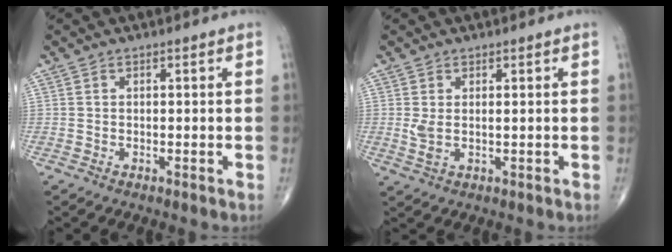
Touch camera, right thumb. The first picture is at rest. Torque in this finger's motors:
{"motor_torque": [0.02, 0.03, 0.06, 0.26, 0.12]}